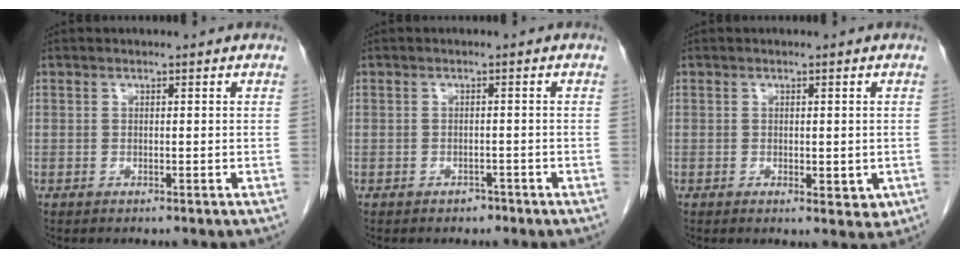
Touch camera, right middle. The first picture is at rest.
{"total": 1.2, "force": [-0.9, 0.7, 0.3], "torque": [-0.005, 0.002, -0.013]}
{"total": 3.1, "force": [-0.7, 1.6, 2.6], "torque": [-0.026, -0.004, -0.003]}